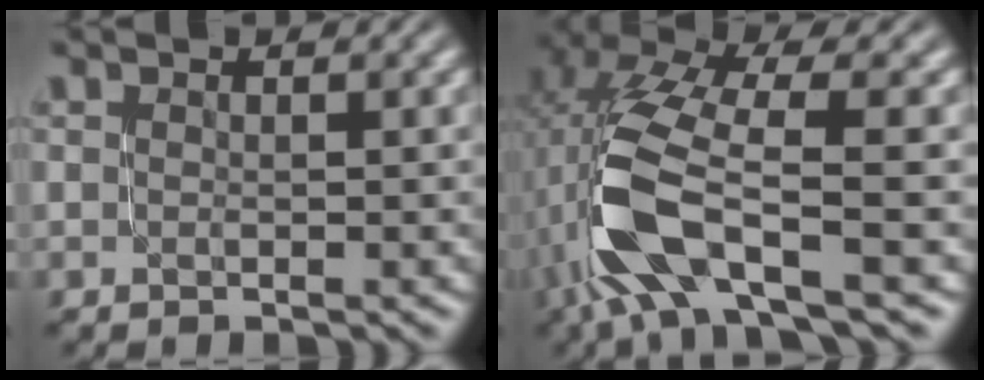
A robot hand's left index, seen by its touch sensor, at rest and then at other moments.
{"total": 9.1, "force": [-2.2, 3.0, 8.3], "torque": [-0.181, 0.007, -0.048]}